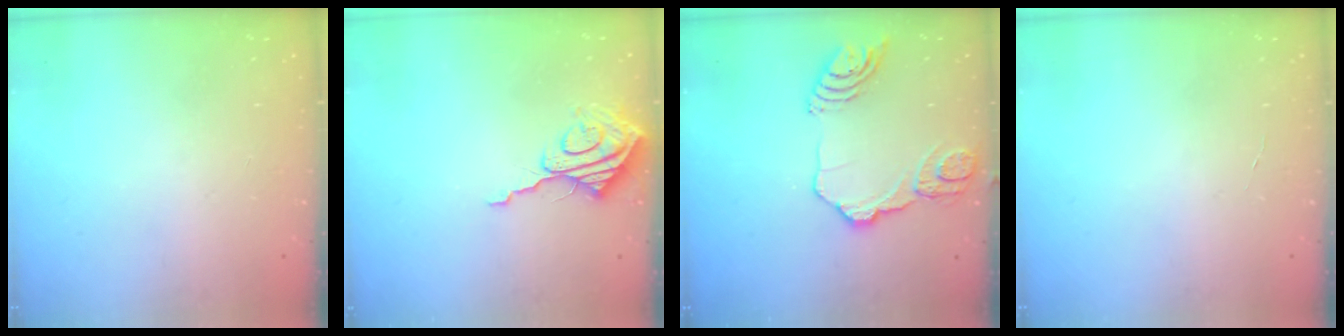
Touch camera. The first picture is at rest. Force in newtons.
{"total": 9.0, "press": 9.0, "slide": 0.8}
{"total": 14.5, "press": 14.4, "slide": 1.5}
{"total": 2.1, "press": 2.1, "slide": 0.2}